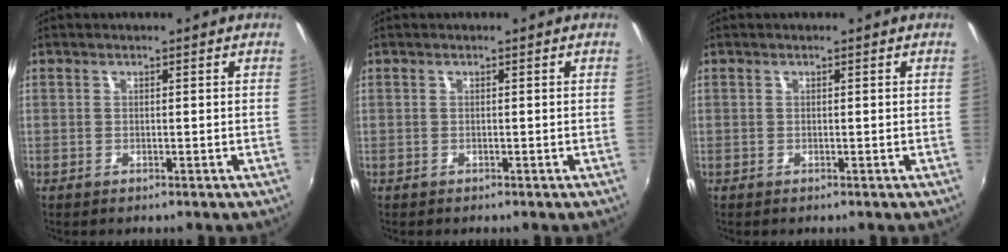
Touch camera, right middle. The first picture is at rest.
{"total": 0.0}
{"total": 0.0}